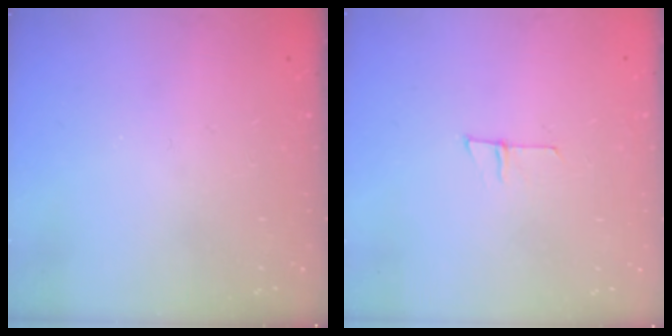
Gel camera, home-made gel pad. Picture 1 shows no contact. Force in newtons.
{"total": 4.5, "press": 4.5, "slide": 0.4}